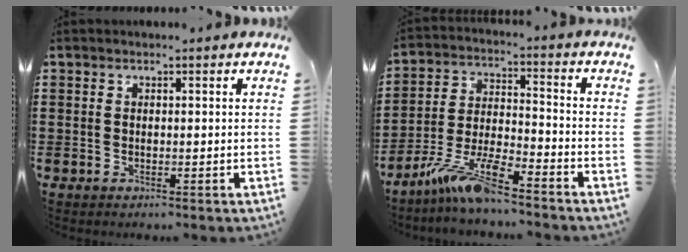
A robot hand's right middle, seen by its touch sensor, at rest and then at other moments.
{"total": 9.4, "force": [-7.5, 1.1, 5.6], "torque": [-0.122, -0.001, -0.149]}